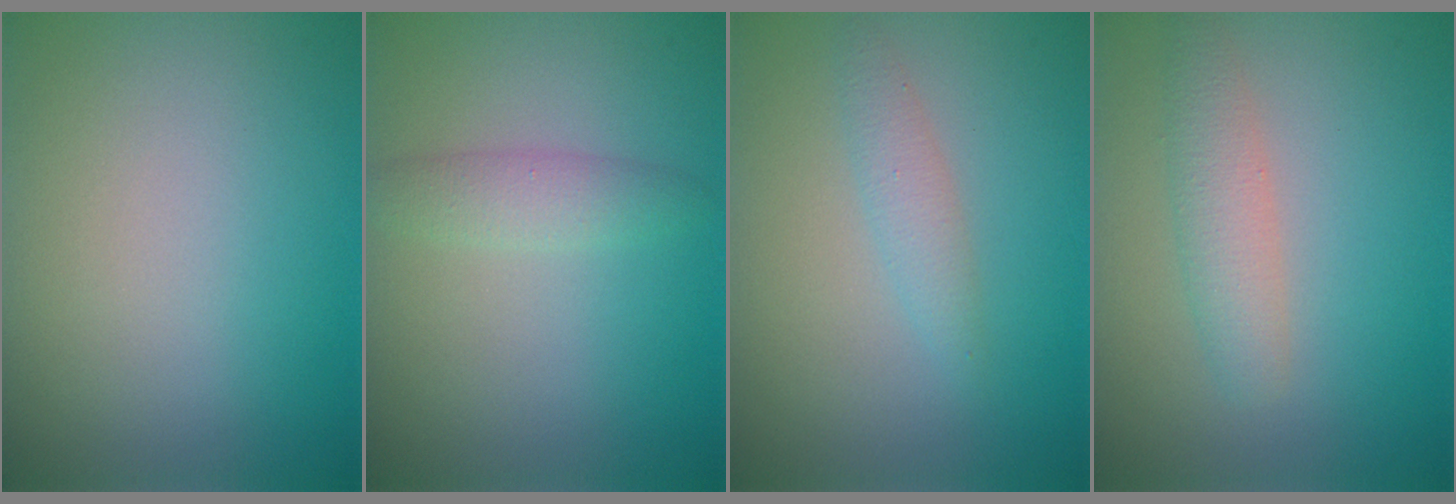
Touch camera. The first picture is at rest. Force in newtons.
{"total": 1.9, "press": 1.9, "slide": 0.0}
{"total": 1.6, "press": 1.6, "slide": 0.1}
{"total": 2.5, "press": 2.5, "slide": 0.1}